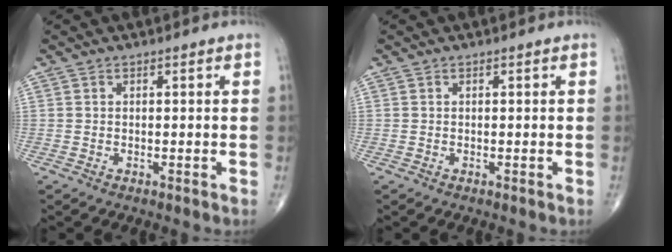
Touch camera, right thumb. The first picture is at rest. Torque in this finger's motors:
{"motor_torque": [0.01, 0.02, 0.01, 0.02, 0.01]}